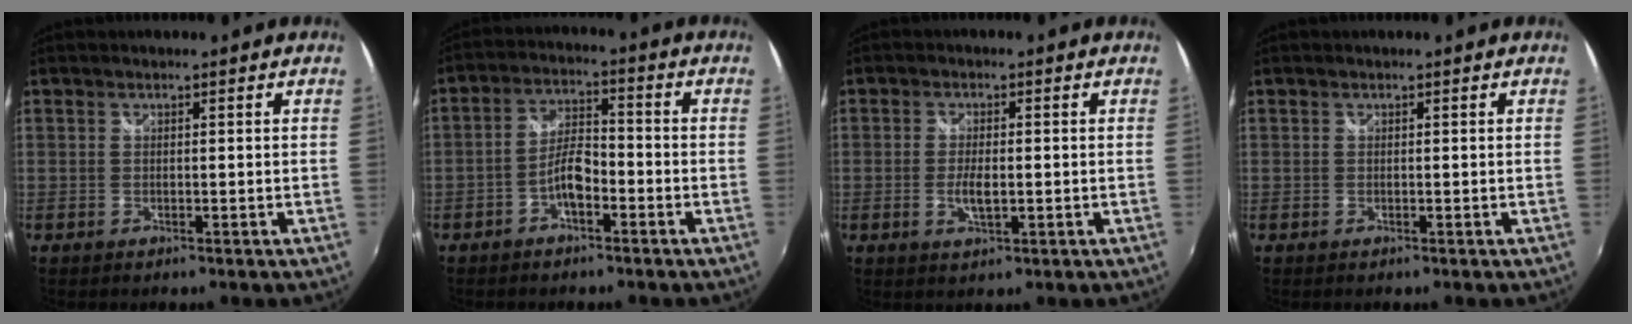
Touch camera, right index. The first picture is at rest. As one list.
[{"total": 5.5, "force": [-2.9, 2.0, 4.1], "torque": [-0.087, 0.012, -0.052]}, {"total": 3.8, "force": [-0.8, 1.3, 3.5], "torque": [-0.067, -0.007, -0.013]}, {"total": 0.0}]